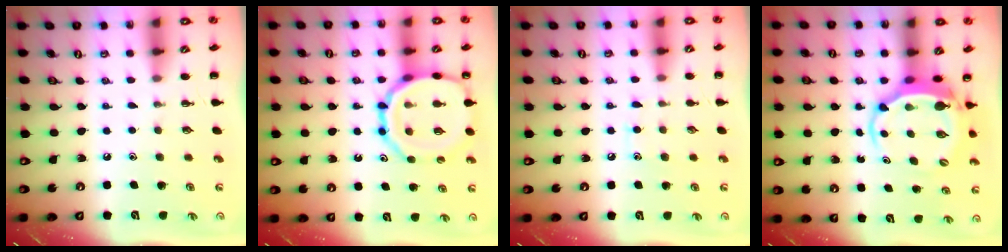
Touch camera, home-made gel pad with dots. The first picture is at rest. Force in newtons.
{"total": 16.6, "press": 16.5, "slide": 2.1}
{"total": 6.9, "press": 6.5, "slide": 2.2}
{"total": 6.1, "press": 5.9, "slide": 1.6}